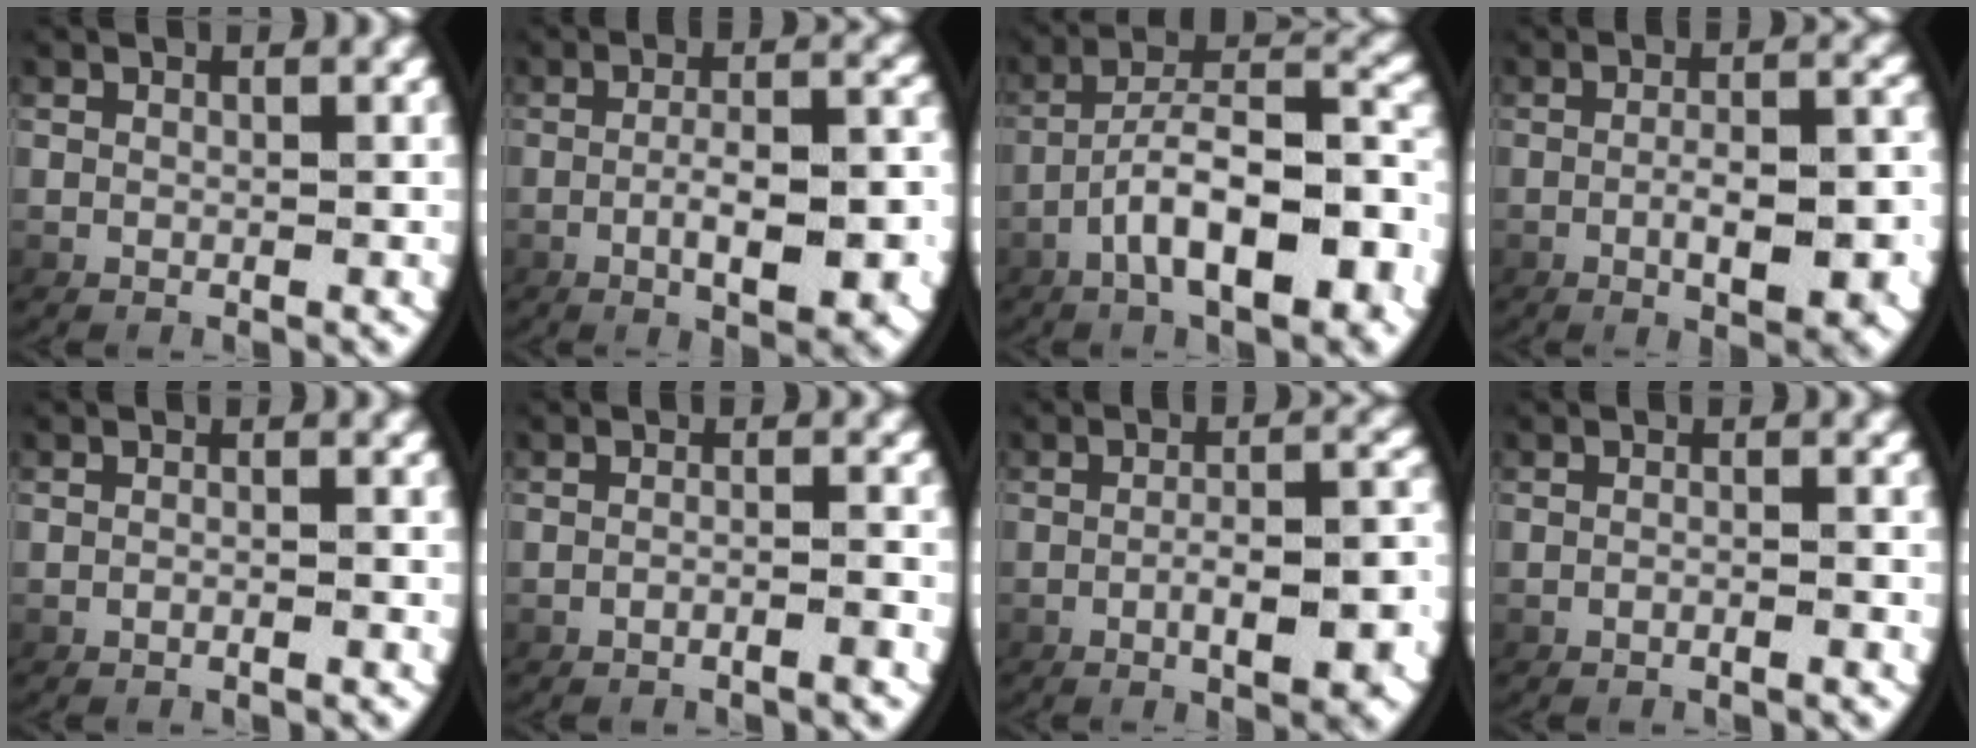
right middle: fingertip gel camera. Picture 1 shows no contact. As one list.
[{"total": 5.6, "force": [-1.8, 1.6, 5.1], "torque": [-0.073, 0.001, -0.030]}, {"total": 7.1, "force": [-3.0, 2.3, 6.0], "torque": [-0.098, 0.007, -0.045]}, {"total": 5.1, "force": [-1.6, 1.6, 4.6], "torque": [-0.063, 0.002, -0.027]}, {"total": 0.7, "force": [-0.7, -0.2, 0.1], "torque": [0.001, 0.009, -0.019]}, {"total": 1.5, "force": [-1.3, -0.1, 0.8], "torque": [-0.014, 0.010, -0.029]}, {"total": 5.3, "force": [-2.3, 1.6, 4.6], "torque": [-0.064, 0.001, -0.038]}, {"total": 1.0, "force": [-0.9, -0.1, 0.4], "torque": [-0.005, 0.010, -0.023]}]